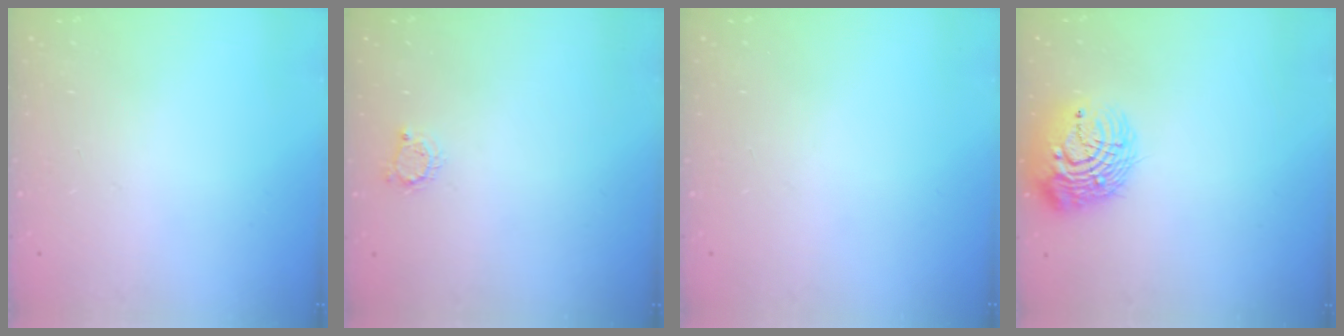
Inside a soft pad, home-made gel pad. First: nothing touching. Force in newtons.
{"total": 3.4, "press": 3.4, "slide": 0.5}
{"total": 0.0}
{"total": 13.3, "press": 13.2, "slide": 2.0}